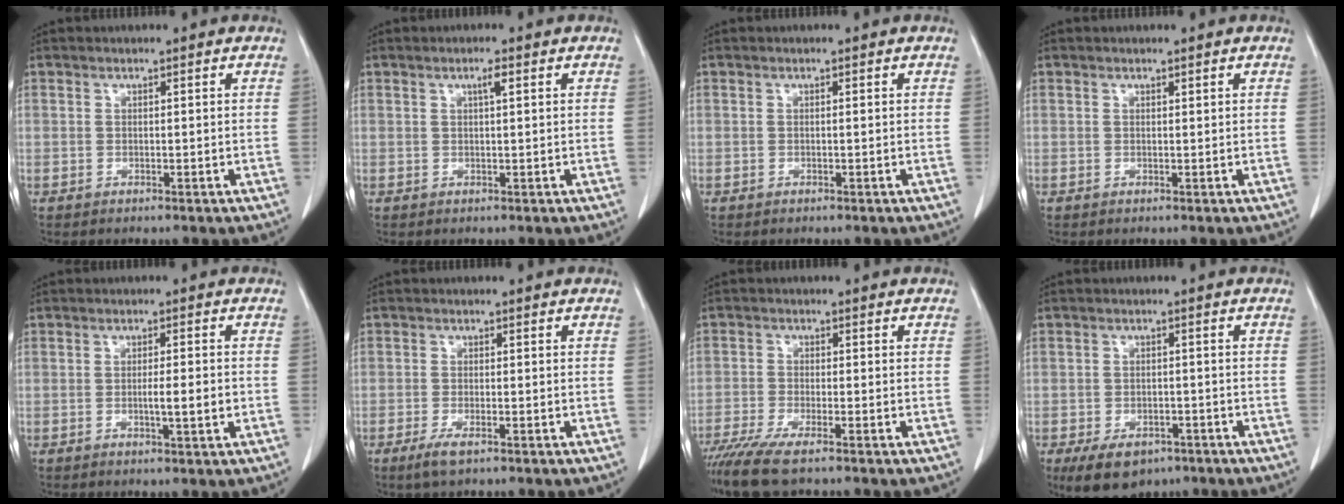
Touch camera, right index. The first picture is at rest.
{"total": 1.6, "force": [0.7, 0.1, 1.4], "torque": [-0.023, 0.001, 0.011]}
{"total": 0.0}
{"total": 0.0}
{"total": 3.3, "force": [-0.6, 0.2, 3.3], "torque": [-0.054, -0.003, -0.009]}
{"total": 2.6, "force": [-1.5, 0.5, 2.0], "torque": [-0.044, -0.004, -0.029]}
{"total": 7.2, "force": [-5.5, 0.5, 4.6], "torque": [-0.080, -0.020, -0.098]}
{"total": 7.7, "force": [-5.1, 4.5, 3.6], "torque": [-0.055, -0.001, -0.073]}